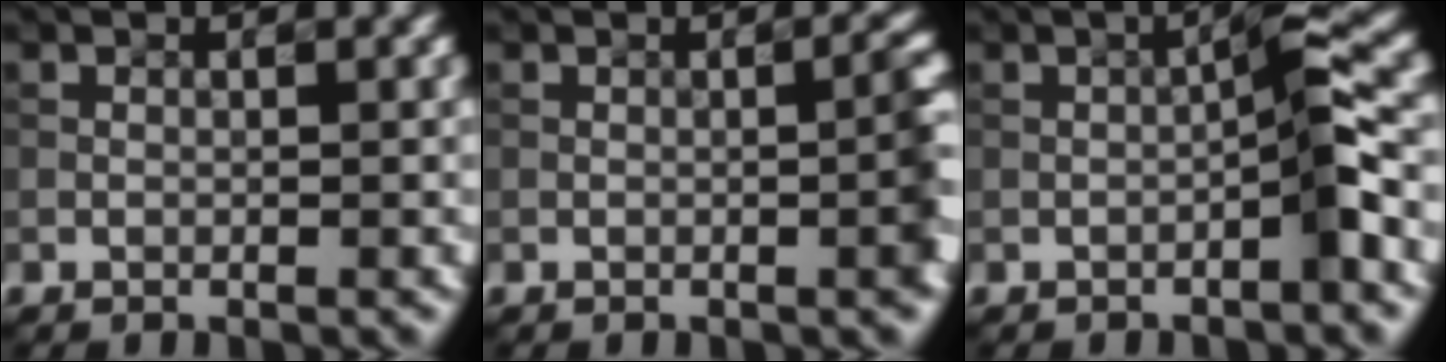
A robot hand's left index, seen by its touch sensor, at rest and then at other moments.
{"total": 2.9, "force": [-0.5, 0.6, 2.8], "torque": [-0.030, 0.011, -0.009]}
{"total": 3.1, "force": [-1.0, 0.0, 2.9], "torque": [-0.047, 0.018, -0.022]}